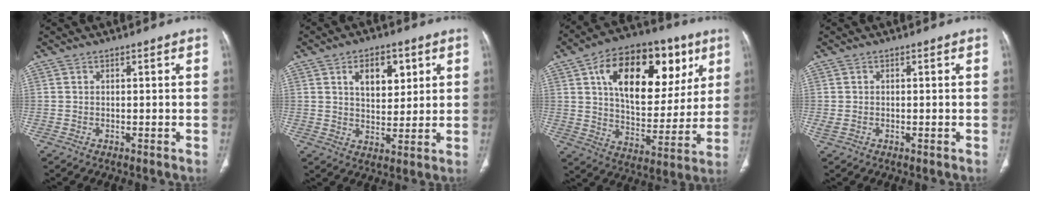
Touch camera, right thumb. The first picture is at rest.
{"total": 9.2, "force": [3.7, 5.5, 6.4], "torque": [-0.066, -0.017, 0.061]}
{"total": 25.6, "force": [9.7, 14.3, 18.9], "torque": [-0.249, -0.003, 0.155]}
{"total": 1.4, "force": [-0.3, 0.8, 1.1], "torque": [-0.031, 0.006, 0.000]}